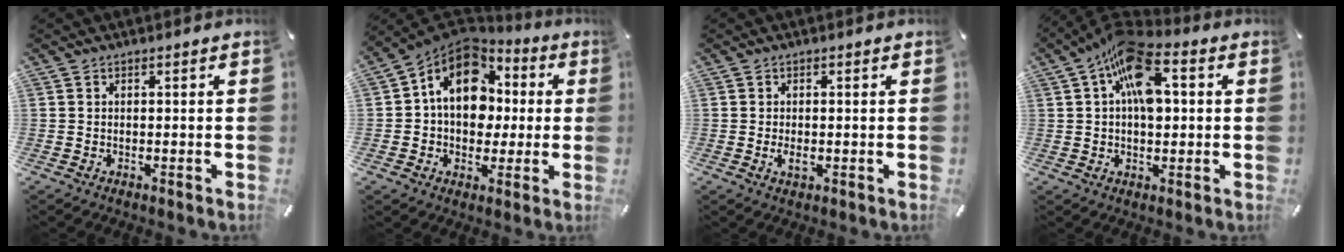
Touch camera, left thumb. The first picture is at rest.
{"total": 14.9, "force": [2.5, 11.9, 8.6], "torque": [-0.147, -0.003, 0.047]}
{"total": 2.2, "force": [-0.3, 1.1, 1.8], "torque": [-0.034, -0.006, -0.009]}
{"total": 14.1, "force": [3.0, 7.9, 11.4], "torque": [-0.189, 0.000, 0.052]}